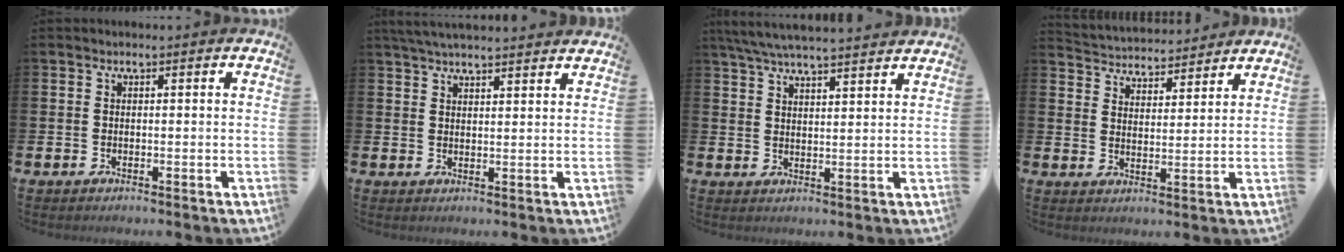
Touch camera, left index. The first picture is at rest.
{"total": 4.1, "force": [3.9, 0.3, 1.0], "torque": [-0.023, -0.012, 0.072]}
{"total": 5.9, "force": [5.7, 0.2, 1.8], "torque": [-0.051, -0.022, 0.103]}
{"total": 4.4, "force": [4.3, 1.0, -0.3], "torque": [-0.005, -0.036, 0.072]}